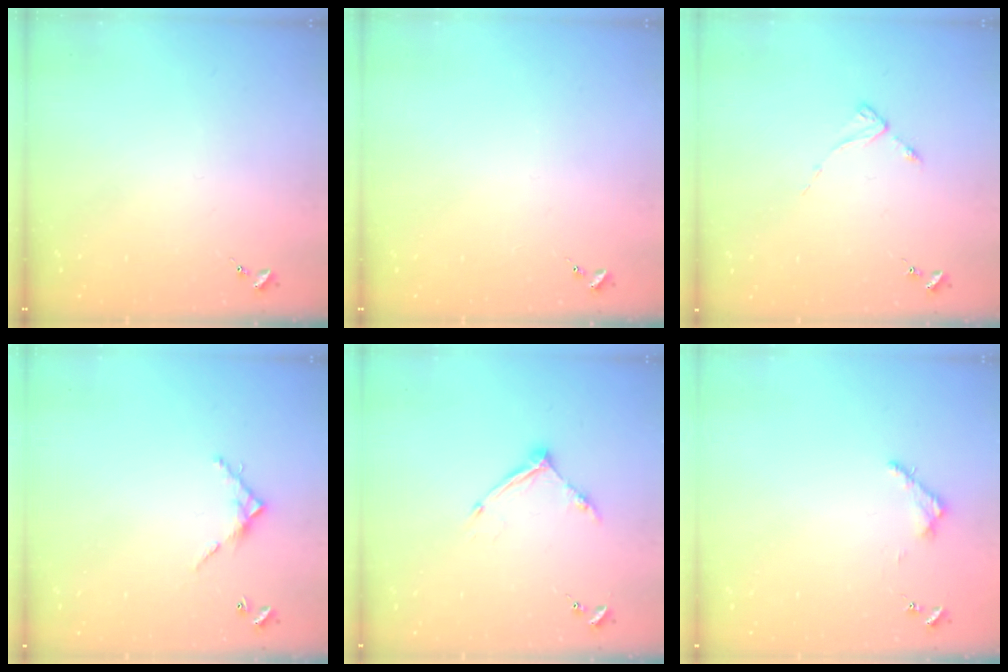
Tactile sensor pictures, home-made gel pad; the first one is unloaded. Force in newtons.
{"total": 0.0}
{"total": 2.7, "press": 2.7, "slide": 0.3}
{"total": 6.3, "press": 6.3, "slide": 0.5}
{"total": 10.0, "press": 9.9, "slide": 0.7}
{"total": 3.2, "press": 3.2, "slide": 0.4}